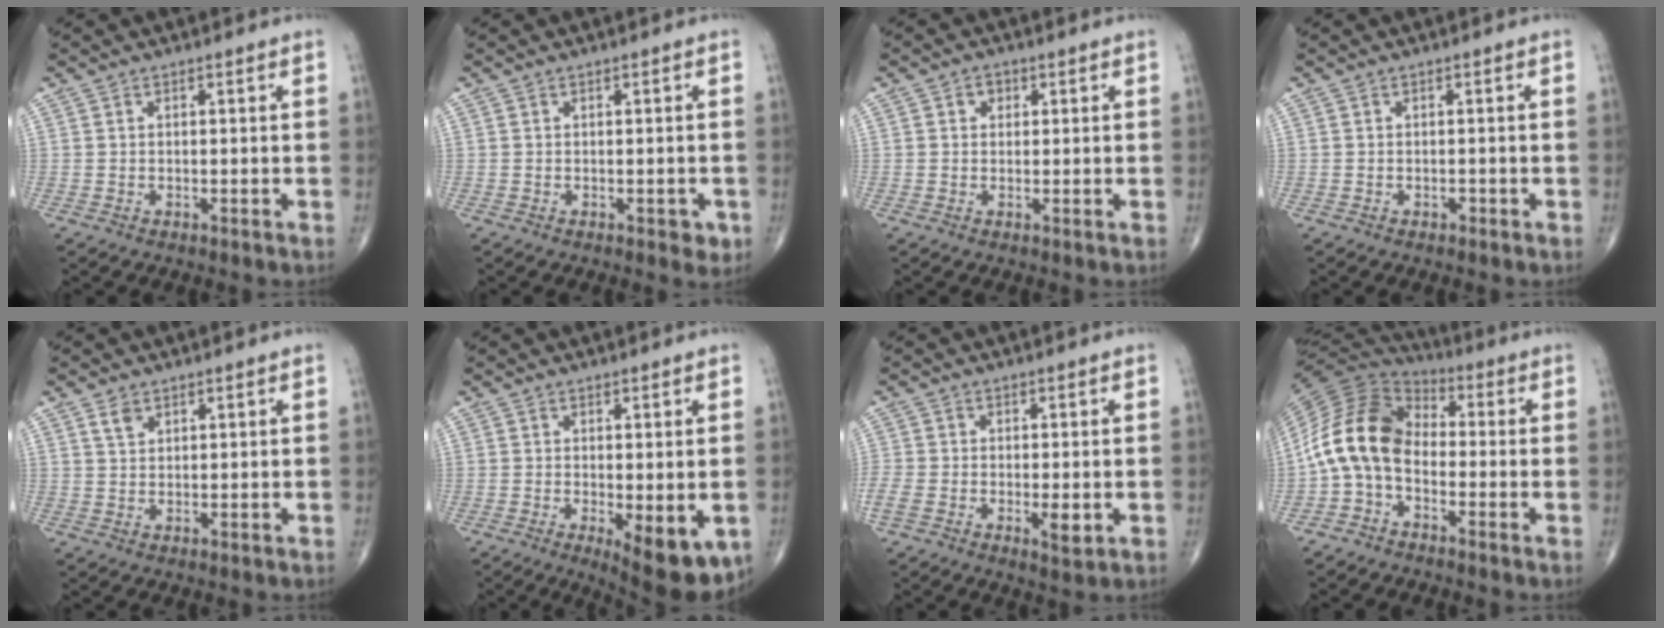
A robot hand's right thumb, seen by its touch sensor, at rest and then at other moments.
{"total": 2.2, "force": [-0.7, 1.3, 1.6], "torque": [-0.006, 0.001, -0.007]}
{"total": 2.0, "force": [0.6, 1.7, 0.9], "torque": [-0.002, 0.001, 0.005]}
{"total": 0.6, "force": [-0.4, 0.4, 0.3], "torque": [-0.002, 0.001, -0.008]}
{"total": 2.4, "force": [1.5, 1.4, 1.3], "torque": [-0.020, -0.006, 0.032]}
{"total": 10.5, "force": [-3.5, 4.0, 9.1], "torque": [-0.112, -0.017, -0.041]}
{"total": 7.2, "force": [-2.1, 3.6, 5.9], "torque": [-0.121, -0.002, -0.039]}
{"total": 13.1, "force": [-2.4, 8.7, 9.5], "torque": [-0.181, 0.053, -0.064]}